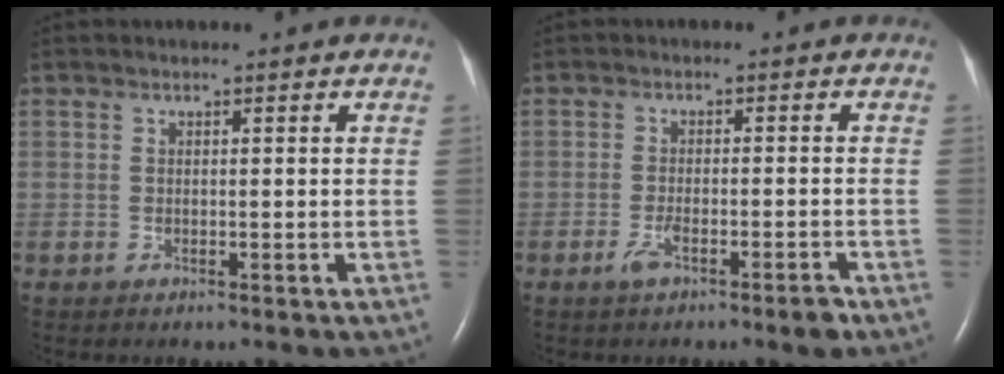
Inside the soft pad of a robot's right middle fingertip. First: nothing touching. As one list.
[{"total": 4.0, "force": [-2.5, 0.4, 3.0], "torque": [-0.056, -0.004, -0.045]}]